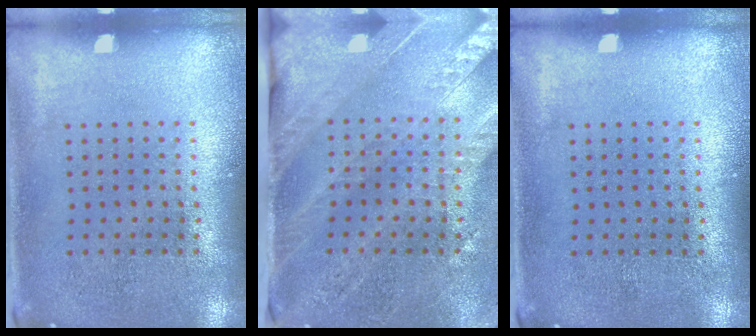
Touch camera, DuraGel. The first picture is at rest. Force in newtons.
{"total": 3.4, "press": 2.9, "slide": 1.8}
{"total": 0.0}